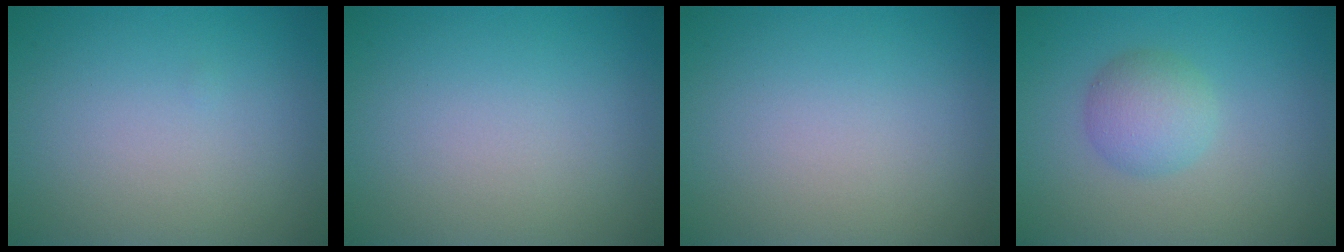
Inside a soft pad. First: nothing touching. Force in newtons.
{"total": 0.0}
{"total": 0.0}
{"total": 2.9, "press": 2.9, "slide": 0.1}